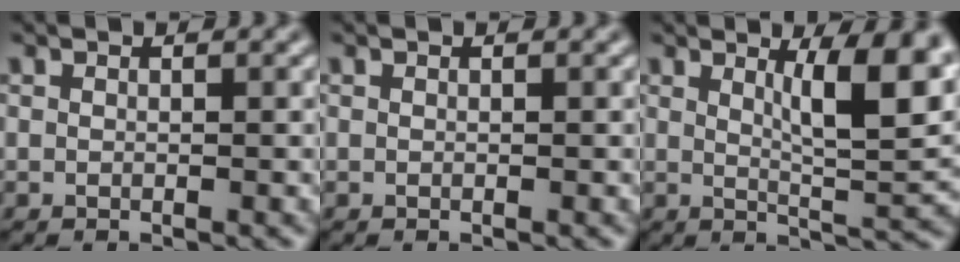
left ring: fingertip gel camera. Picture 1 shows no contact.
{"total": 0.0}
{"total": 7.6, "force": [2.9, 2.0, 6.7], "torque": [-0.087, -0.006, 0.047]}